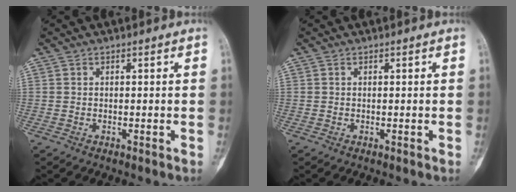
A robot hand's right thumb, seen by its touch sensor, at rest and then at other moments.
{"total": 0.0}